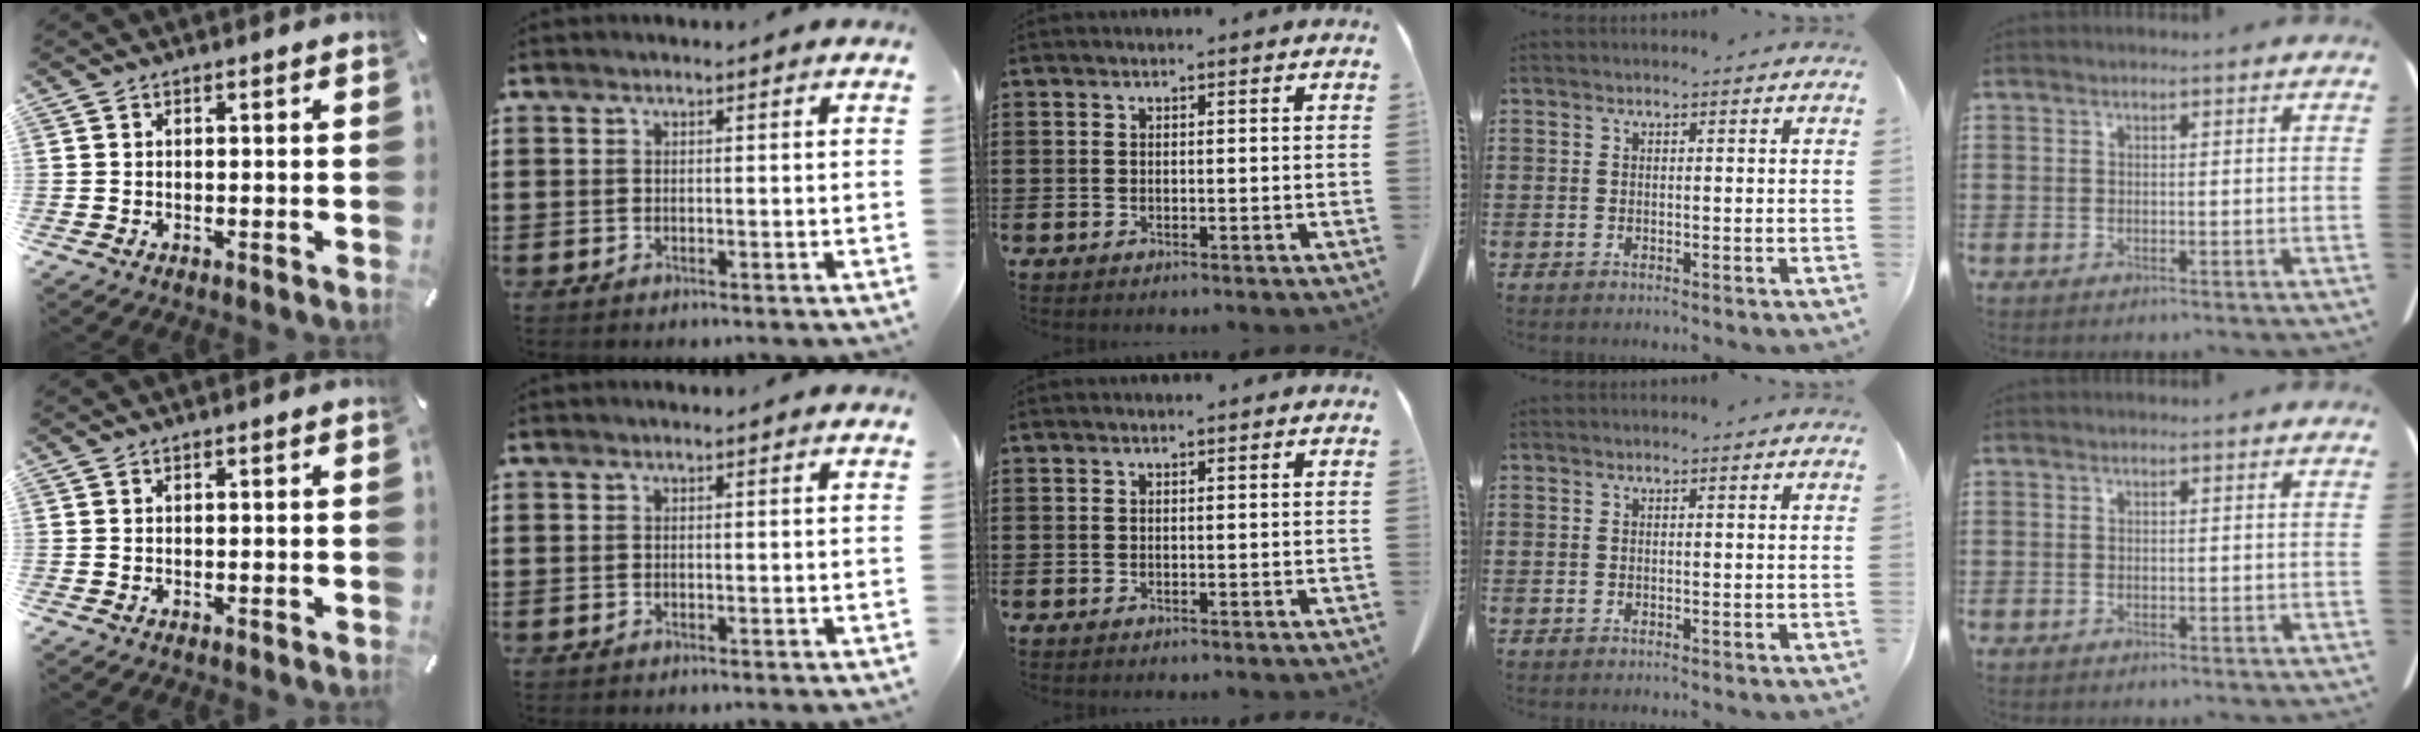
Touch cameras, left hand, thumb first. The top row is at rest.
{}